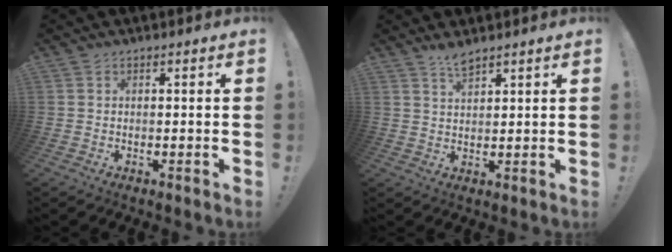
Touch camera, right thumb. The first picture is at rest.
{"total": 3.9, "force": [3.2, 0.8, 2.1], "torque": [-0.039, -0.018, 0.056]}